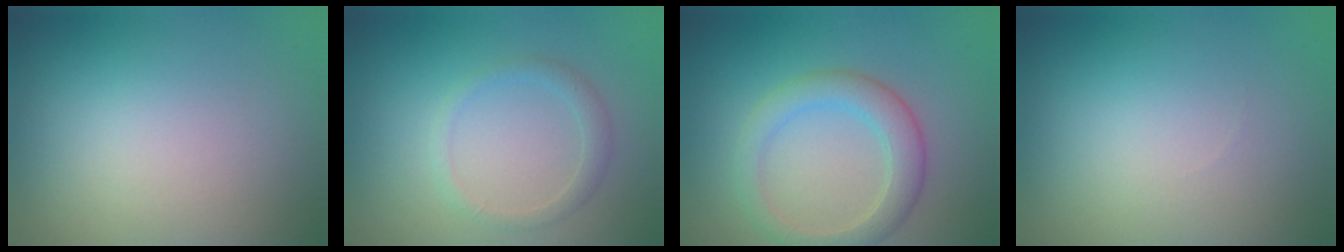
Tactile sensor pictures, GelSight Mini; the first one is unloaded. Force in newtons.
{"total": 1.5, "press": 1.5, "slide": 0.1}
{"total": 3.5, "press": 3.5, "slide": 0.1}
{"total": 0.0}